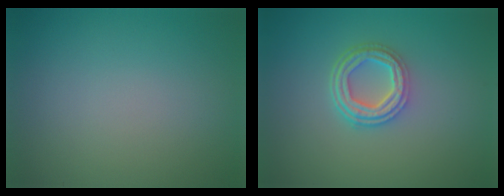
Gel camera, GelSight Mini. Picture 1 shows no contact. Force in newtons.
{"total": 4.2, "press": 3.1, "slide": 2.8}